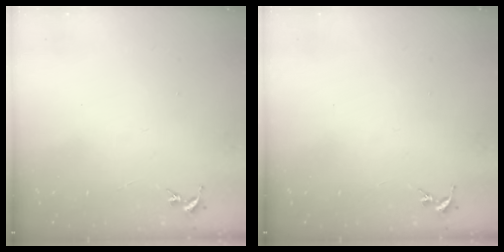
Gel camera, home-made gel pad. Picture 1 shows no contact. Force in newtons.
{"total": 0.0}